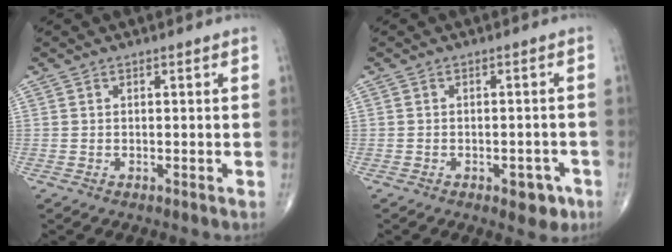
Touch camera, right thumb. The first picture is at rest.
{"total": 4.5, "force": [-2.3, 2.4, 3.0], "torque": [-0.018, 0.010, -0.025]}